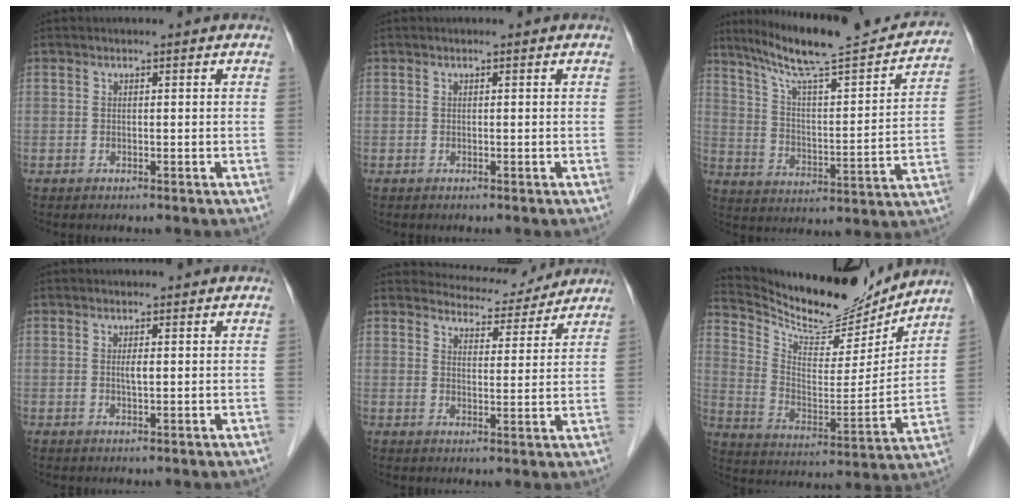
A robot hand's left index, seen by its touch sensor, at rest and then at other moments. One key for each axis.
{"total": 0.0}
{"total": 22.8, "fx": 19.9, "fy": 1.9, "fz": 10.9, "tx": -0.173, "ty": -0.007, "tz": 0.286}
{"total": 1.1, "fx": 0.2, "fy": 0.2, "fz": 1.1, "tx": -0.022, "ty": -0.002, "tz": 0.003}
{"total": 7.7, "fx": 7.5, "fy": 1.7, "fz": 0.2, "tx": -0.002, "ty": 0.001, "tz": 0.097}
{"total": 16.7, "fx": 16.0, "fy": 3.4, "fz": 3.8, "tx": -0.087, "ty": -0.030, "tz": 0.260}